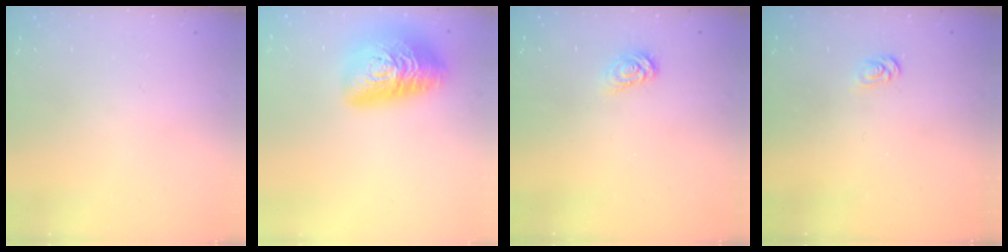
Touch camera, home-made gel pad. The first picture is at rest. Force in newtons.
{"total": 23.6, "press": 23.6, "slide": 0.9}
{"total": 3.0, "press": 2.9, "slide": 0.3}
{"total": 2.6, "press": 2.6, "slide": 0.4}